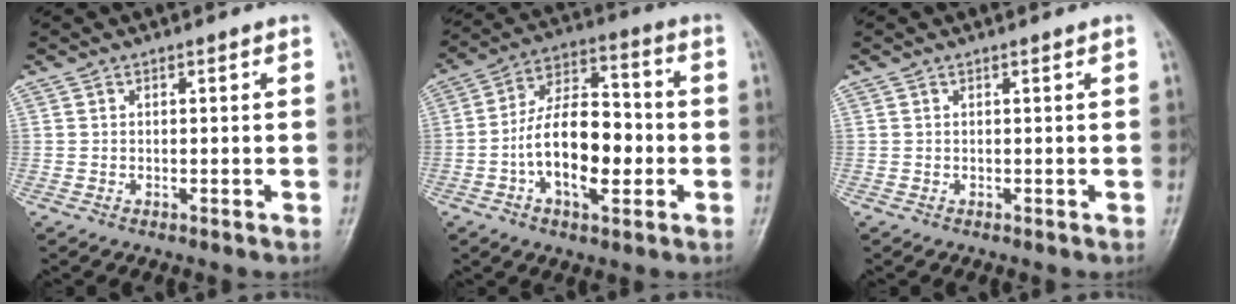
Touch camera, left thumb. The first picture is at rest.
{"total": 15.3, "force": [-3.0, 8.1, 12.7], "torque": [-0.206, 0.032, -0.059]}
{"total": 0.0}